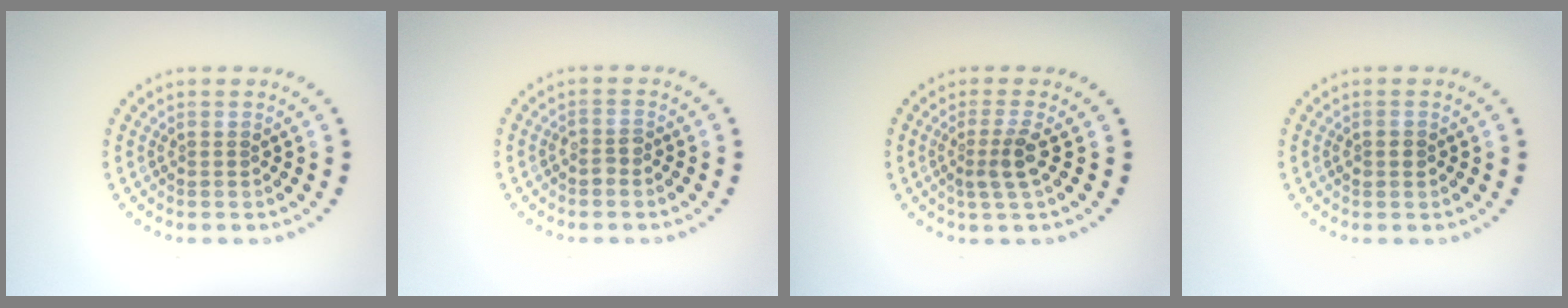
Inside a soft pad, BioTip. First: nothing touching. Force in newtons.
{"total": 1.0, "press": 0.8, "slide": 0.6}
{"total": 2.3, "press": 1.8, "slide": 1.5}
{"total": 1.4, "press": 1.4, "slide": 0.2}